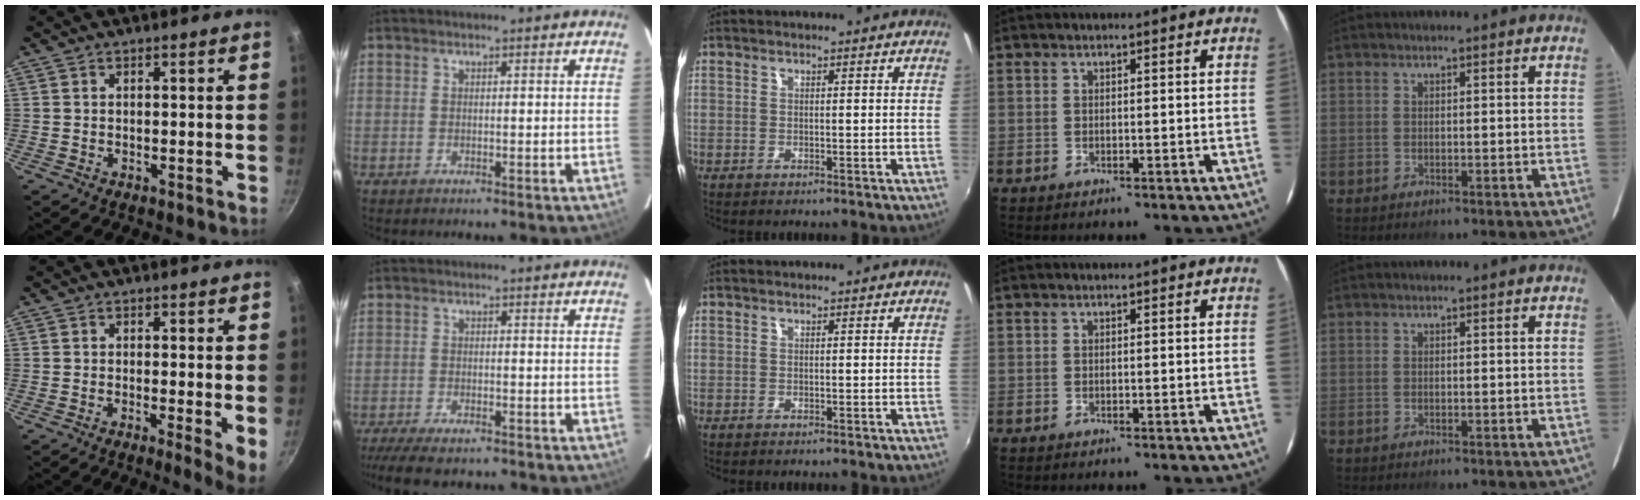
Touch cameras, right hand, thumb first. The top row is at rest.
{"thumb": {"total": 4.8, "force": [-0.6, 0.7, 4.7], "torque": [-0.058, -0.012, -0.009]}, "index": {"total": 9.7, "force": [-8.3, 2.3, 4.6], "torque": [-0.112, -0.029, -0.139]}}